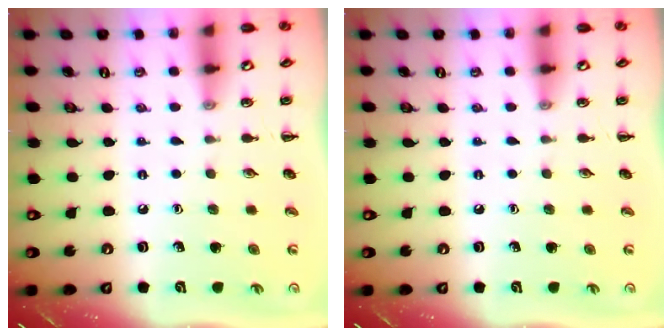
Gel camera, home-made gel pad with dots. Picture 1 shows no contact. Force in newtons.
{"total": 0.0}